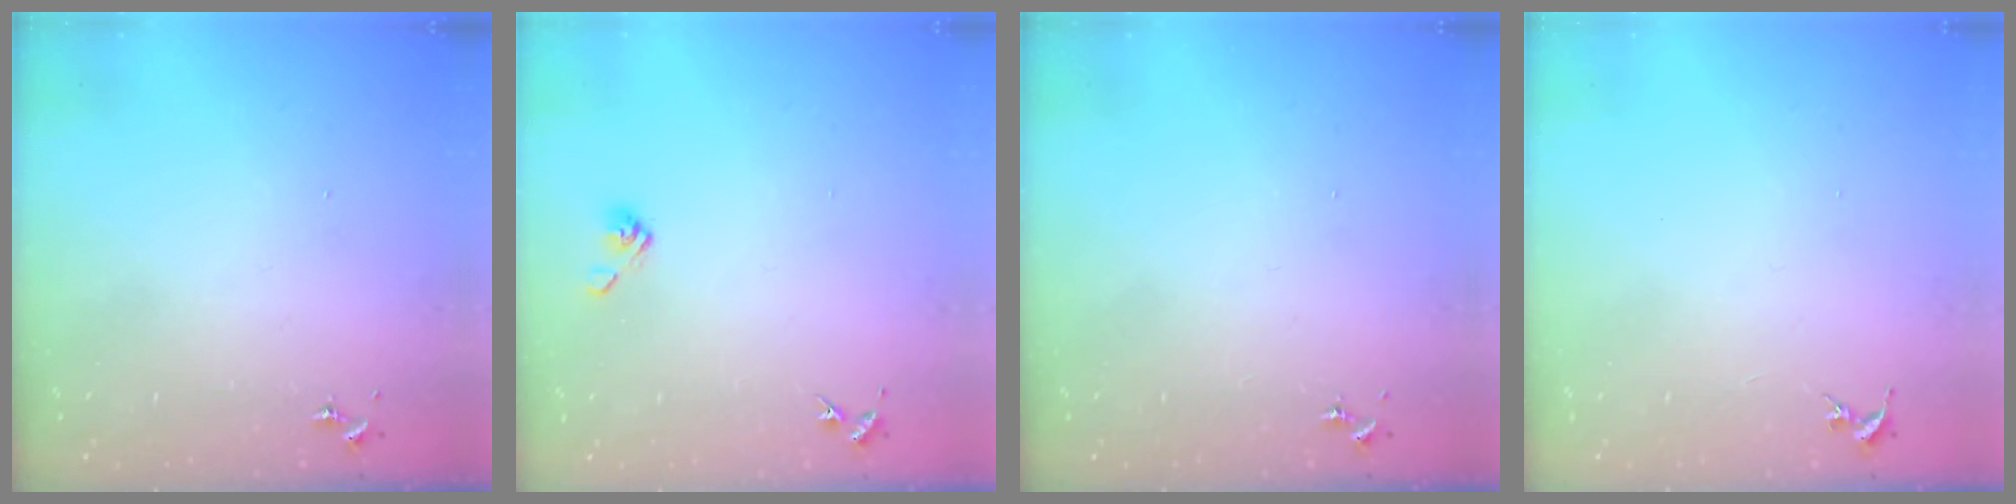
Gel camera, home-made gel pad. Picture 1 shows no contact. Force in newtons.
{"total": 4.4, "press": 3.8, "slide": 2.2}
{"total": 0.0}
{"total": 0.0}